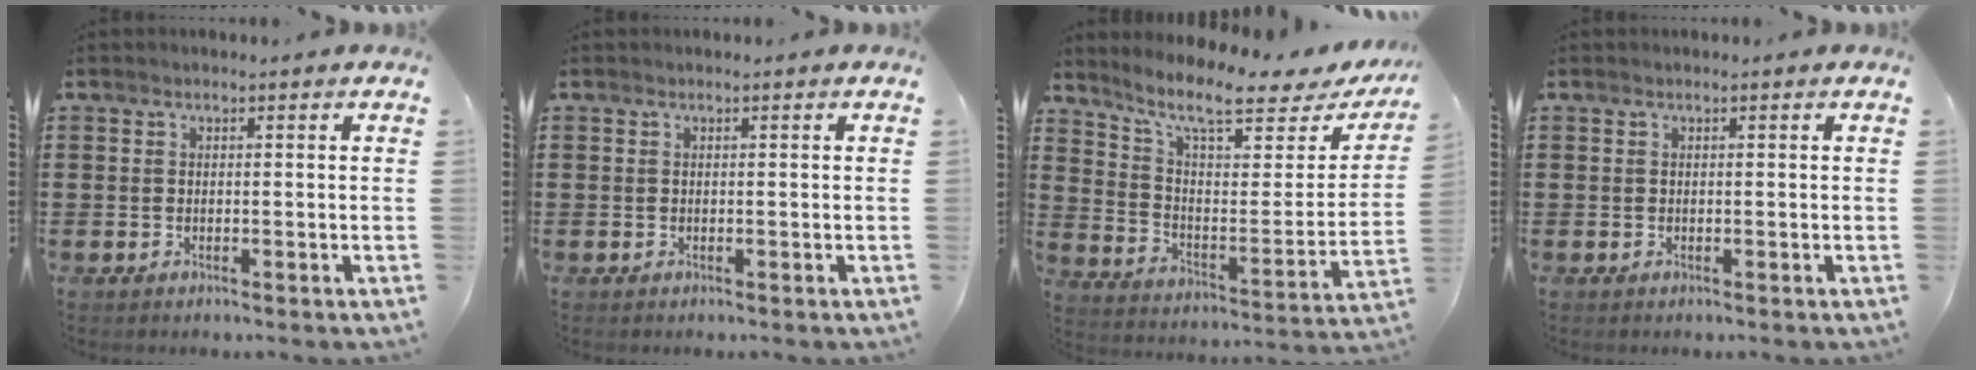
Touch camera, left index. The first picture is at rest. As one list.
[{"total": 0.0}, {"total": 9.1, "force": [7.1, 1.6, 5.6], "torque": [-0.122, -0.043, 0.115]}, {"total": 0.0}]